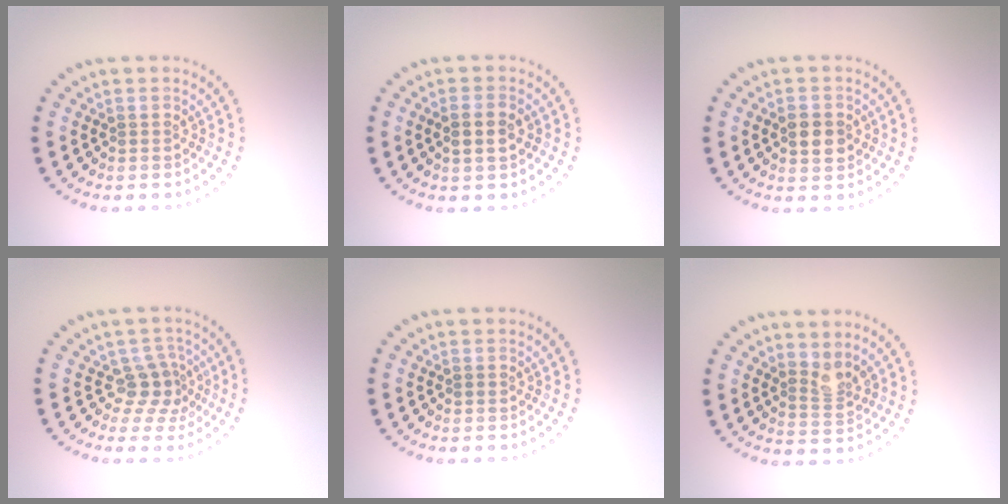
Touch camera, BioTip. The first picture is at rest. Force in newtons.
{"total": 2.5, "press": 2.4, "slide": 0.6}
{"total": 2.8, "press": 2.7, "slide": 0.1}
{"total": 2.7, "press": 1.9, "slide": 1.9}
{"total": 0.5, "press": 0.5, "slide": 0.1}
{"total": 2.0, "press": 1.5, "slide": 1.3}